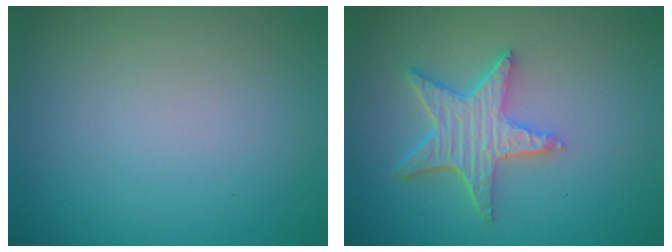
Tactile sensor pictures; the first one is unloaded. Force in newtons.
{"total": 5.1, "press": 4.1, "slide": 3.1}